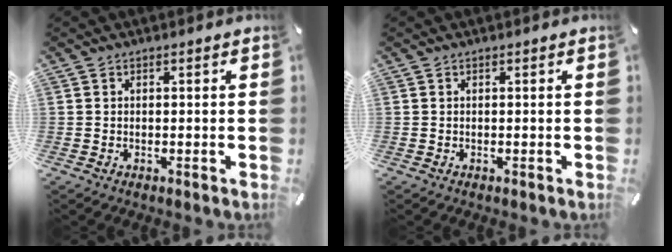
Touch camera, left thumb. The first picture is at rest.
{"total": 0.0}